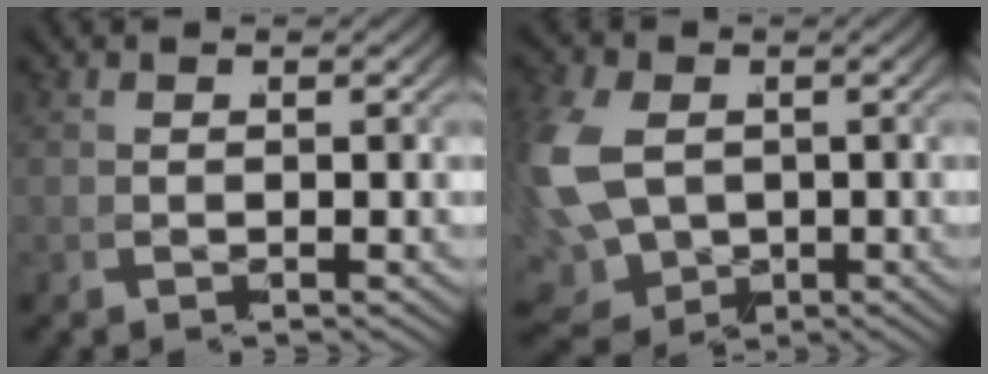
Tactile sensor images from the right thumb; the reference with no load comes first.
{"total": 10.9, "force": [-1.4, 8.8, 6.3], "torque": [-0.174, -0.061, 0.009]}